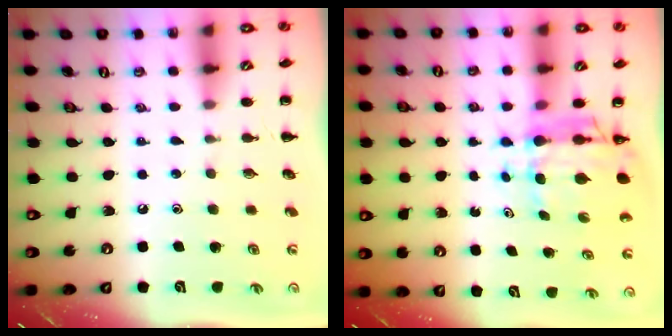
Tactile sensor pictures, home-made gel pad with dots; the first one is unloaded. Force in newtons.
{"total": 6.9, "press": 6.6, "slide": 2.2}